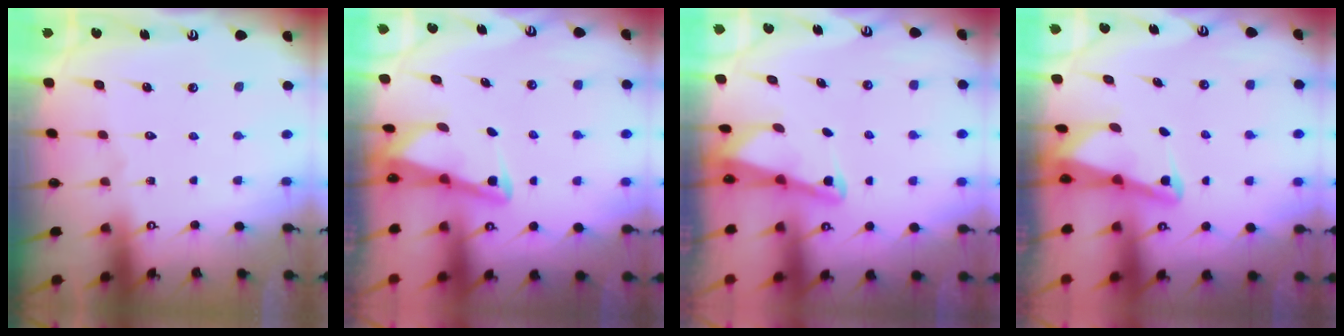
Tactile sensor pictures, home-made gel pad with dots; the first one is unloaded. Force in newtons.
{"total": 3.0, "press": 3.0, "slide": 0.4}
{"total": 2.2, "press": 2.2, "slide": 0.3}
{"total": 2.6, "press": 2.5, "slide": 0.6}